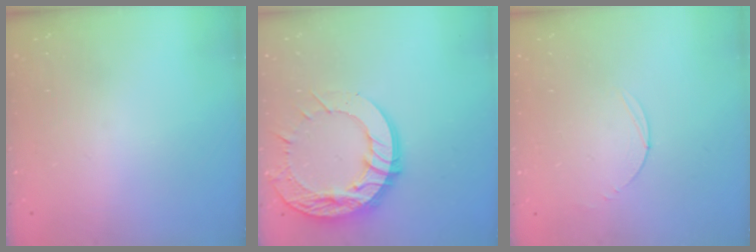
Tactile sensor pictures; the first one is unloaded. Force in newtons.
{"total": 20.5, "press": 20.5, "slide": 1.9}
{"total": 3.0, "press": 3.0, "slide": 0.3}